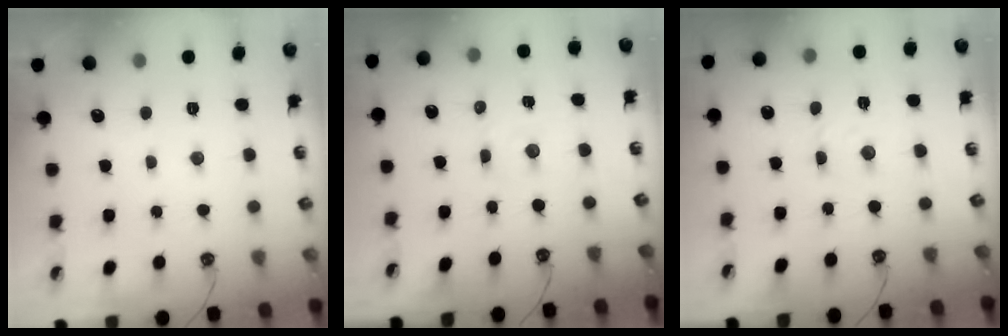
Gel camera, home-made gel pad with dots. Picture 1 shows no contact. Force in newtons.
{"total": 1.2, "press": 1.2, "slide": 0.1}
{"total": 5.6, "press": 5.5, "slide": 0.6}